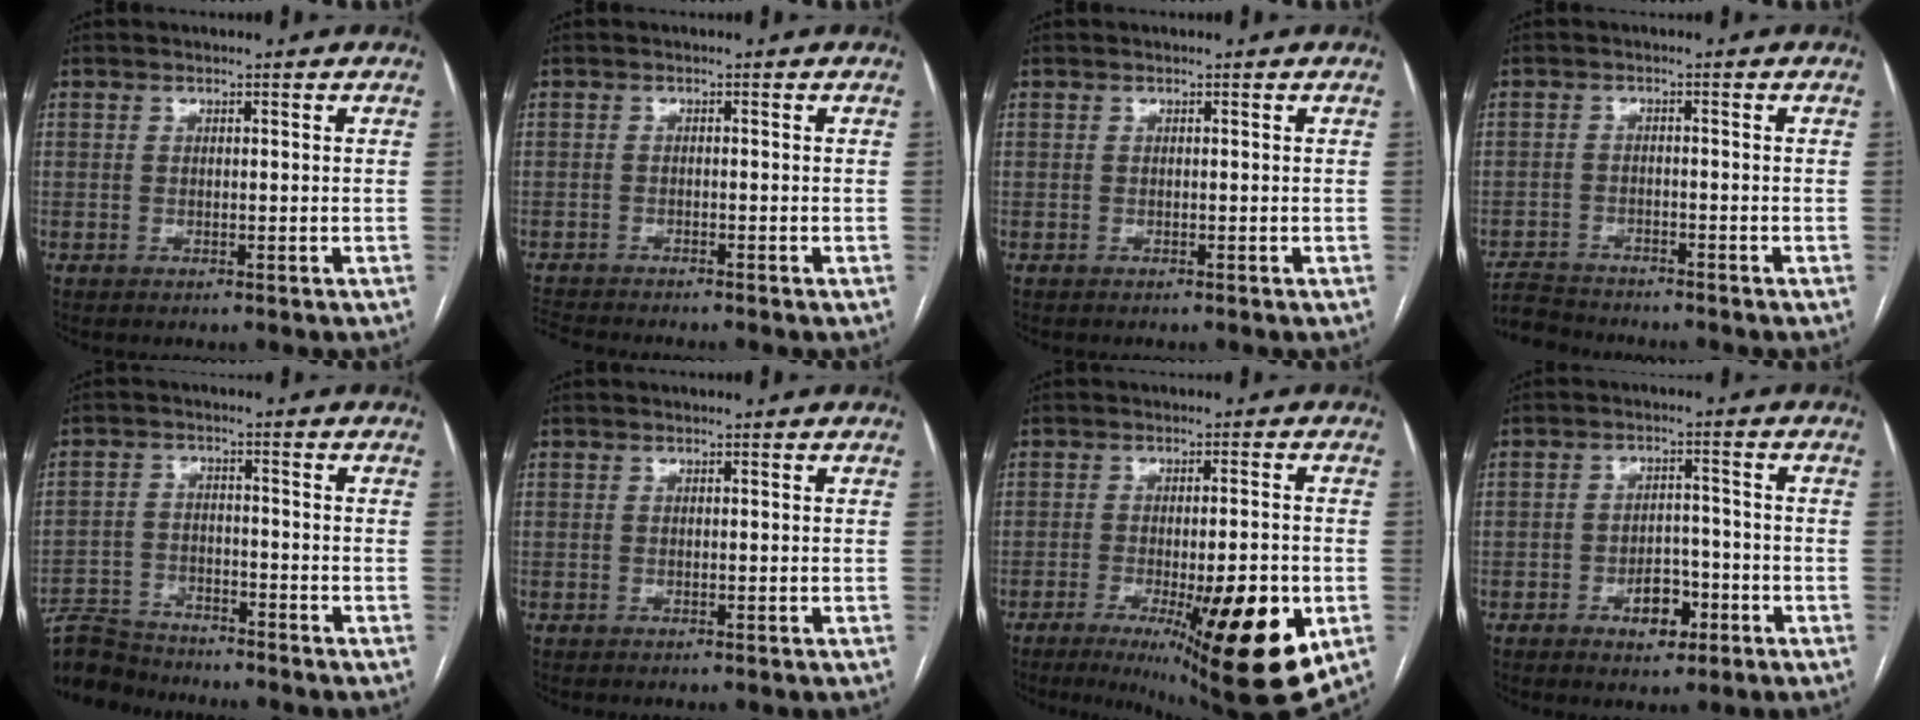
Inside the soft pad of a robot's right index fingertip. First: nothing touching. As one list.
[{"total": 3.5, "force": [-3.3, -0.9, 0.5], "torque": [-0.010, -0.016, -0.059]}, {"total": 0.0}, {"total": 5.2, "force": [-5.2, 0.5, 0.2], "torque": [0.000, -0.012, -0.094]}, {"total": 8.1, "force": [-8.0, 1.7, 0.4], "torque": [-0.011, 0.000, -0.144]}, {"total": 0.0}, {"total": 16.9, "force": [-6.2, 2.9, 15.4], "torque": [-0.166, -0.023, -0.073]}, {"total": 5.1, "force": [-2.4, 3.2, 3.1], "torque": [-0.040, 0.011, -0.035]}]